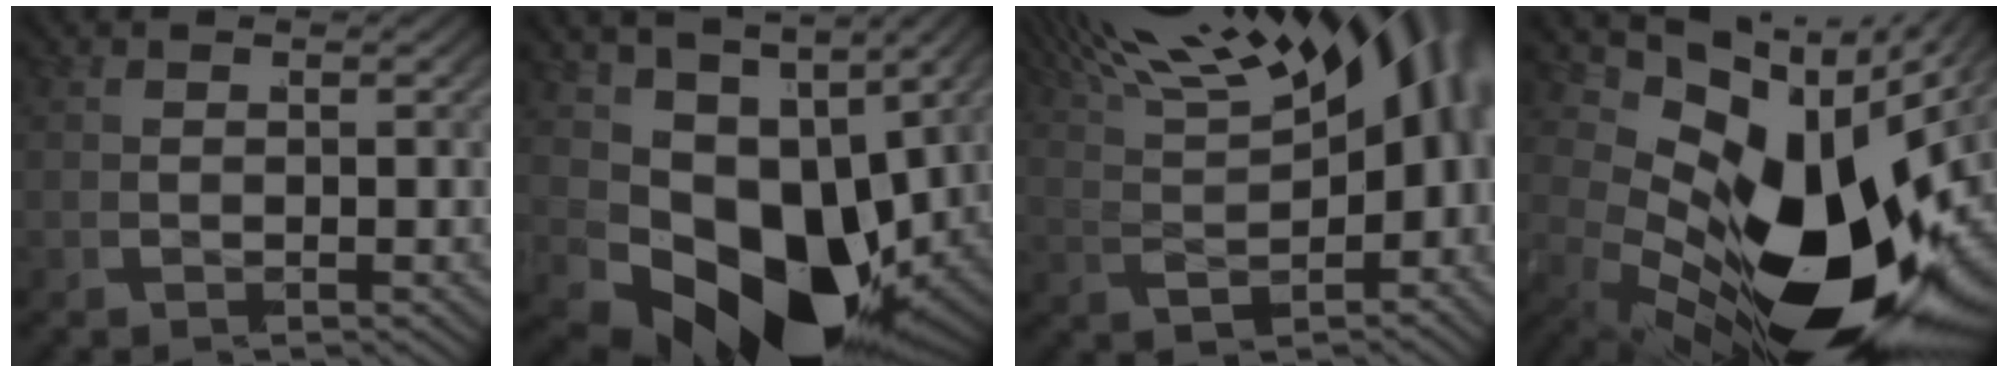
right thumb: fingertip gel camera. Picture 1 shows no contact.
{"total": 16.4, "force": [-3.6, 10.0, 12.5], "torque": [-0.241, -0.064, -0.028]}
{"total": 13.6, "force": [5.4, 7.6, 9.8], "torque": [-0.141, 0.022, 0.083]}
{"total": 20.4, "force": [-1.0, 11.9, 16.5], "torque": [-0.263, -0.034, -0.002]}